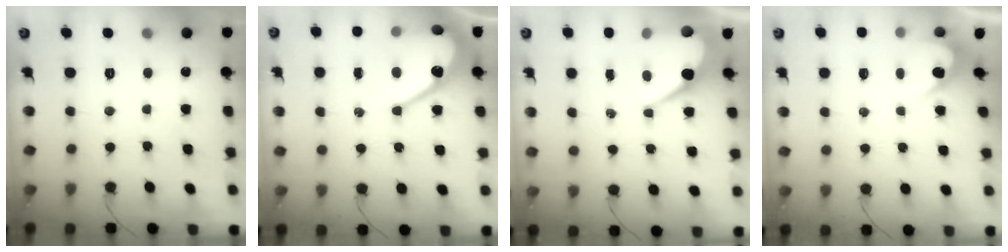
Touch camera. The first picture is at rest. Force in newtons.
{"total": 13.9, "press": 13.8, "slide": 1.2}
{"total": 11.3, "press": 11.2, "slide": 1.2}
{"total": 2.6, "press": 2.6, "slide": 0.1}